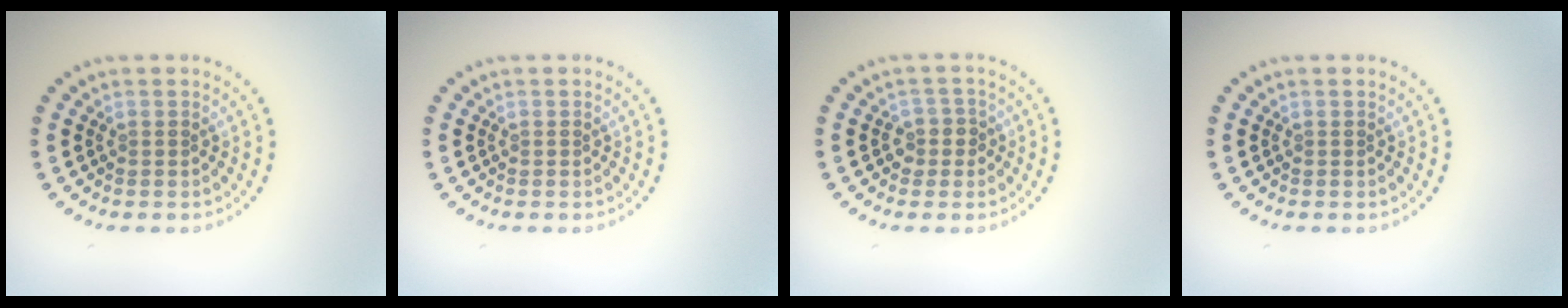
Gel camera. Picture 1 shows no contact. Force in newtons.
{"total": 0.0}
{"total": 1.7, "press": 1.4, "slide": 0.9}
{"total": 0.0}